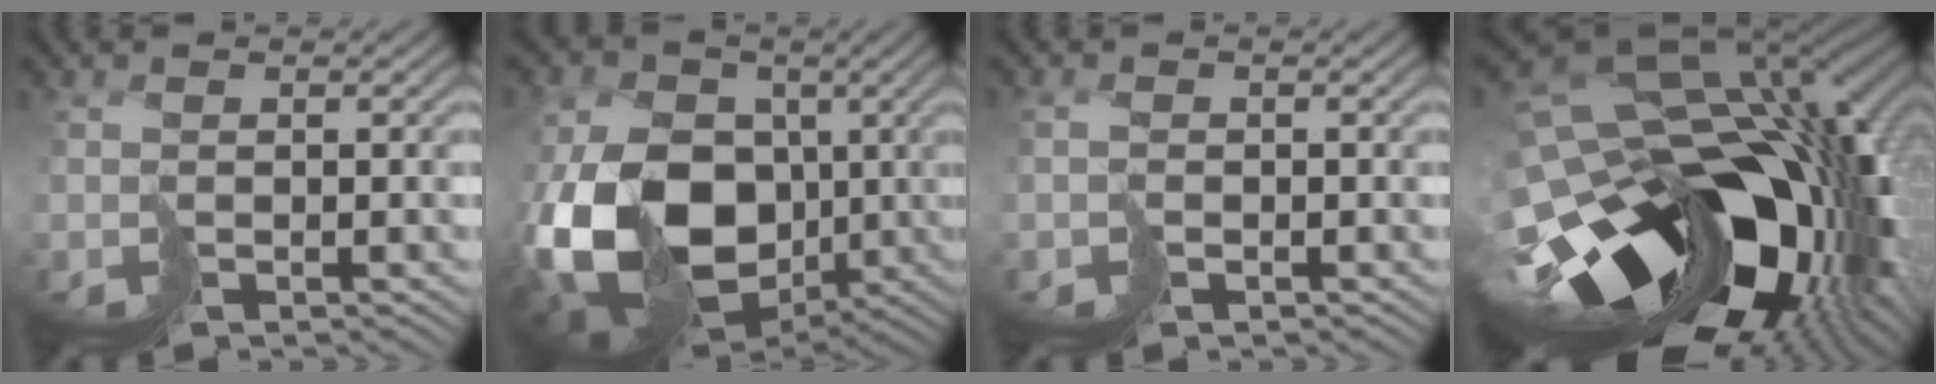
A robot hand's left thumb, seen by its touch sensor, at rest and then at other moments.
{"total": 20.6, "force": [-2.9, 15.7, 13.0], "torque": [-0.274, -0.020, -0.063]}
{"total": 1.8, "force": [-0.4, 1.6, 0.6], "torque": [-0.010, 0.003, -0.009]}
{"total": 19.5, "force": [-6.6, 12.3, 13.6], "torque": [-0.261, -0.055, -0.072]}